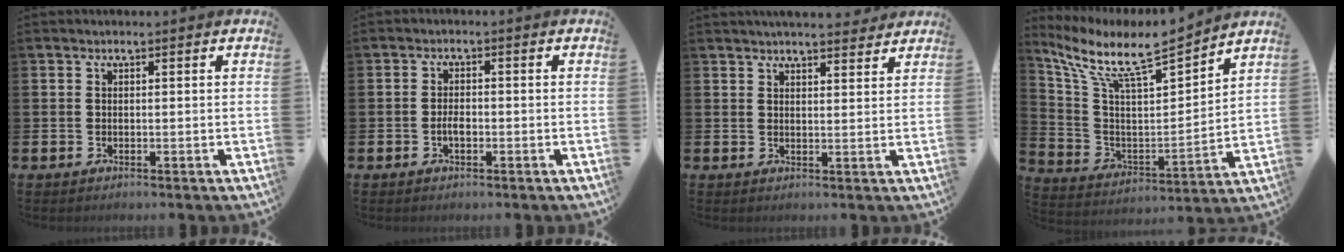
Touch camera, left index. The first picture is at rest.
{"total": 1.9, "force": [-0.6, 0.9, 1.5], "torque": [-0.028, 0.002, -0.012]}
{"total": 3.9, "force": [3.8, 0.2, 0.6], "torque": [-0.019, -0.014, 0.070]}
{"total": 10.1, "force": [8.7, 1.5, 4.9], "torque": [-0.138, -0.063, 0.144]}